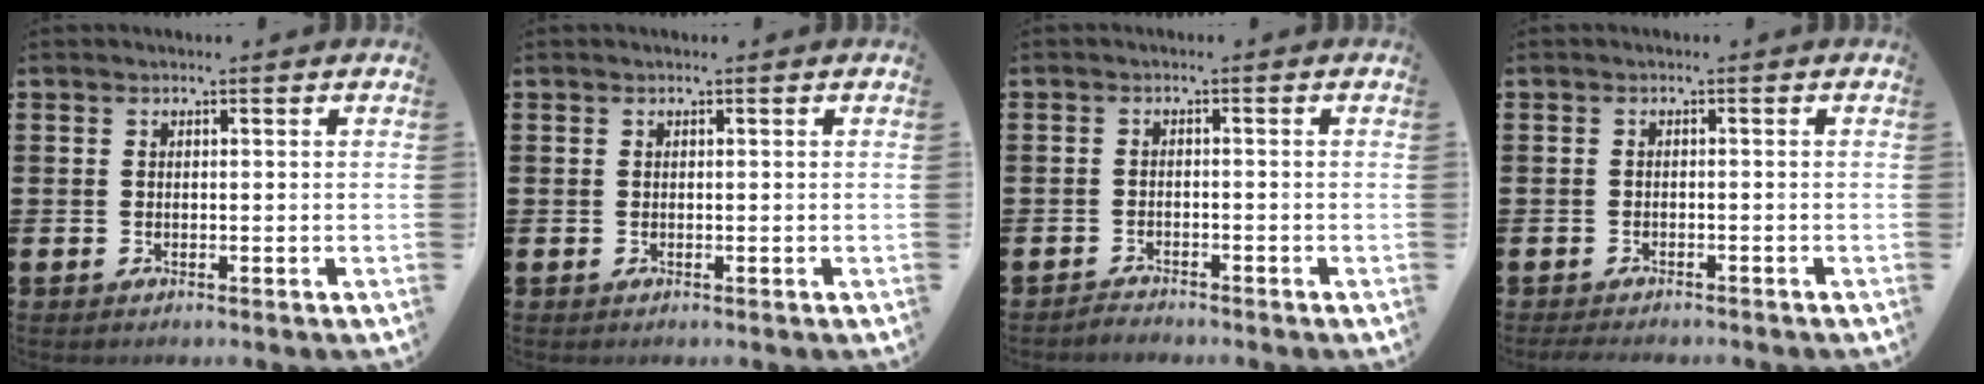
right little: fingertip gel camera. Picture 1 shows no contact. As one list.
[{"total": 0.0}, {"total": 1.3, "force": [-1.3, 0.0, -0.1], "torque": [-0.002, 0.004, -0.029]}, {"total": 1.0, "force": [-1.0, 0.1, 0.2], "torque": [-0.006, 0.000, -0.021]}]